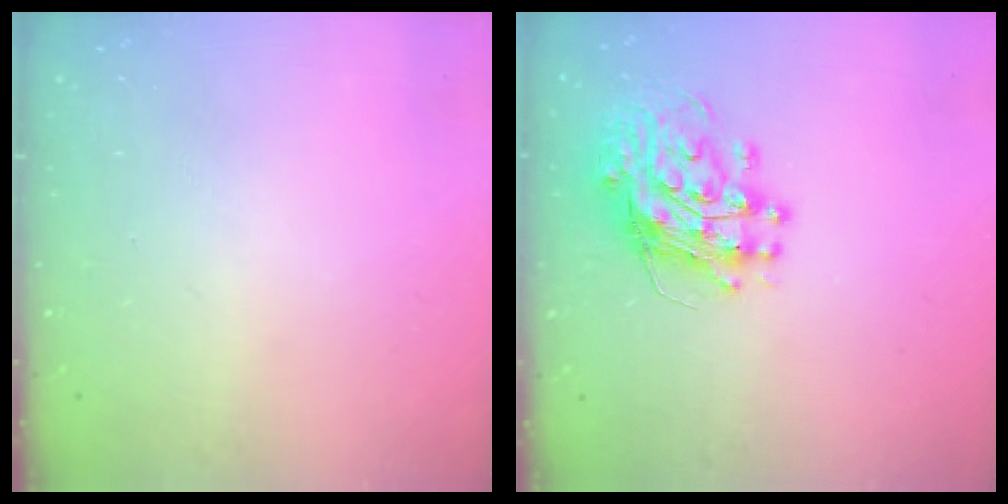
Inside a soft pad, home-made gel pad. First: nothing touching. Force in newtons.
{"total": 13.1, "press": 13.1, "slide": 1.3}